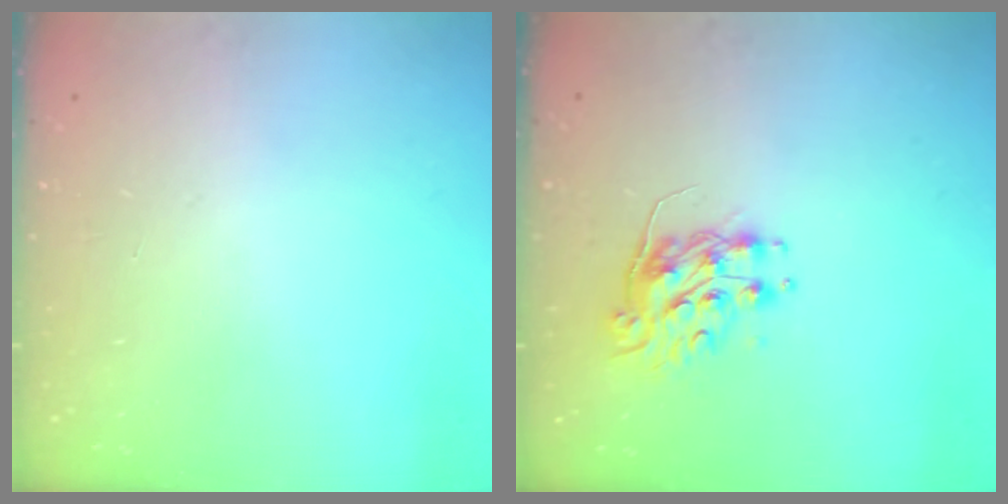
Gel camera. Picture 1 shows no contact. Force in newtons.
{"total": 8.8, "press": 8.7, "slide": 0.4}